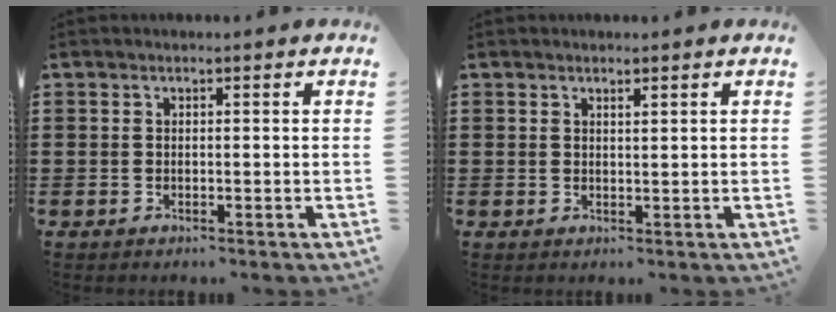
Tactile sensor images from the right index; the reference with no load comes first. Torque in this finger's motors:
{"motor_torque": [-0.19, 0.18, 0.05, -0.01]}